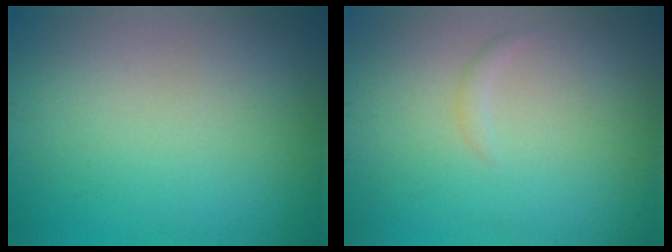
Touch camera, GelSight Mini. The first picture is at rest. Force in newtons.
{"total": 0.7, "press": 0.7, "slide": 0.0}